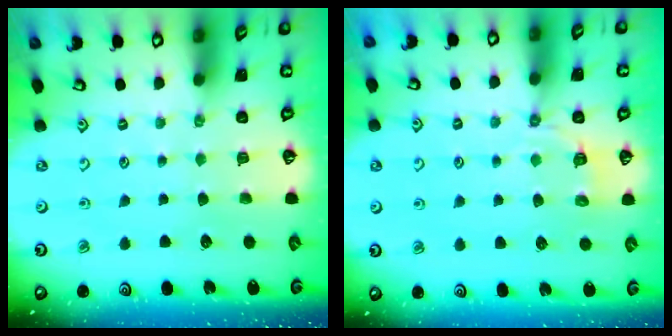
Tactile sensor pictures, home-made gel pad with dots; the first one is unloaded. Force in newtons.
{"total": 4.5, "press": 4.1, "slide": 2.0}